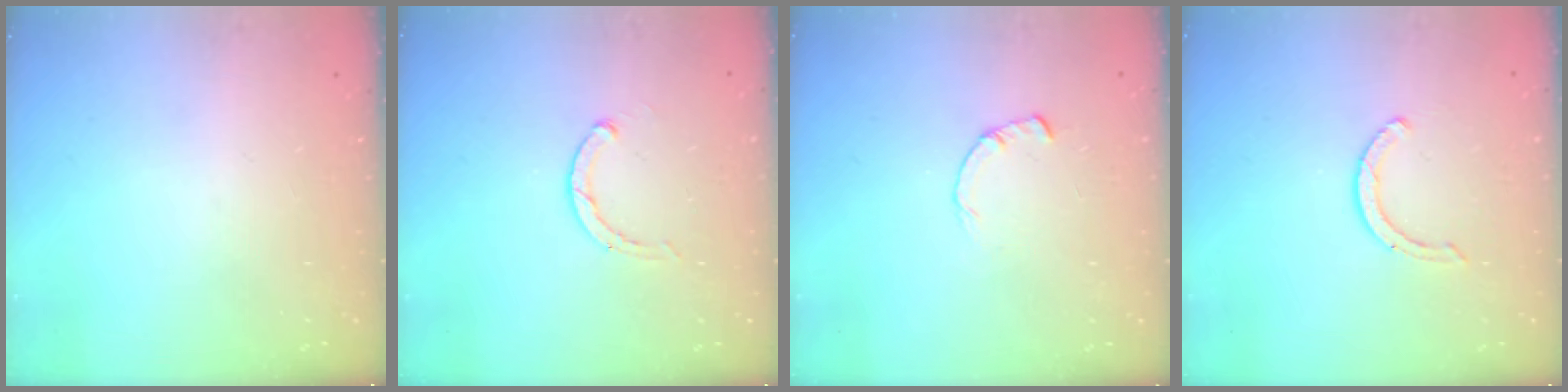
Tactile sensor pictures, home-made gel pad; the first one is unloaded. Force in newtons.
{"total": 2.3, "press": 2.3, "slide": 0.3}
{"total": 0.8, "press": 0.8, "slide": 0.2}
{"total": 2.9, "press": 2.9, "slide": 0.4}